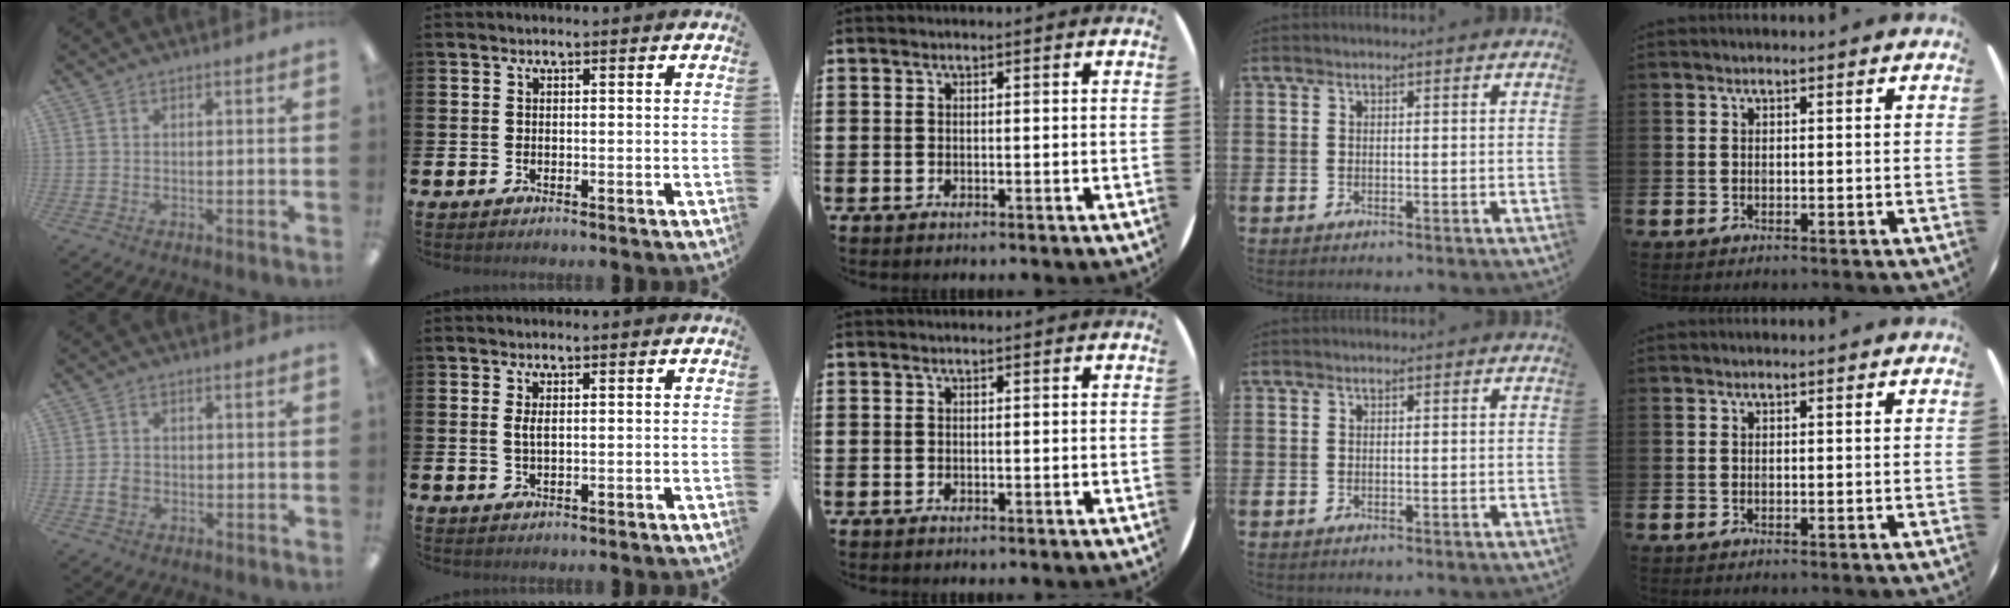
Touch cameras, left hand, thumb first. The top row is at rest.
{"thumb": {"total": 2.3, "force": [-0.4, 1.8, 1.5], "torque": [-0.026, 0.005, -0.008]}, "index": {"total": 1.4, "force": [0.6, 0.5, 1.1], "torque": [-0.009, -0.003, 0.006]}}